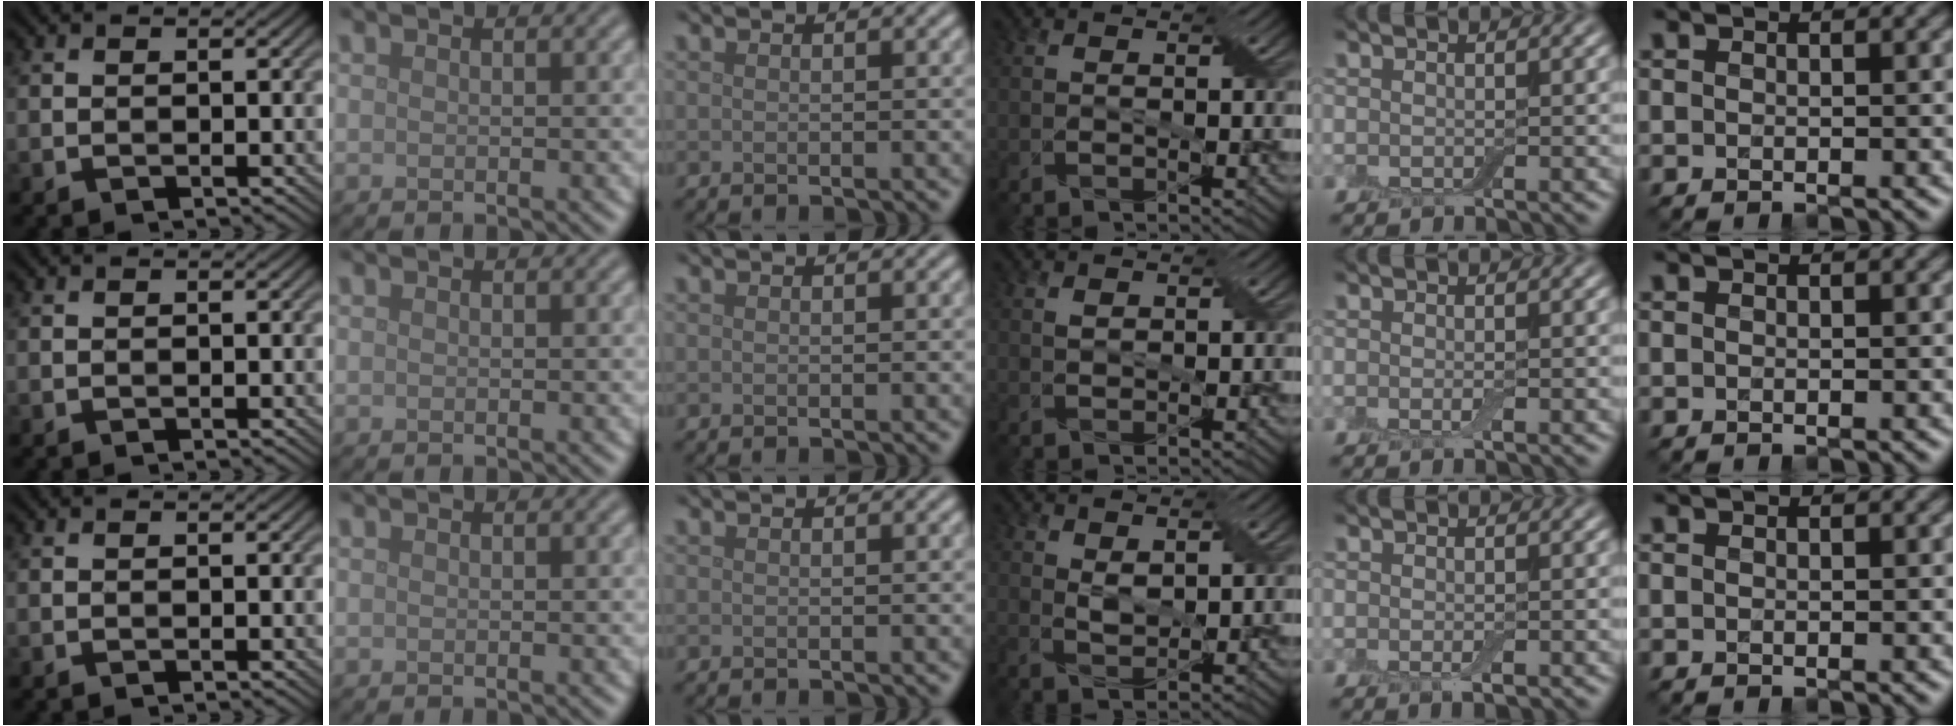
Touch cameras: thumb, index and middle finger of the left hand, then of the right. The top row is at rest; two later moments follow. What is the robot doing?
{"motion": "fold", "object": "bandage"}